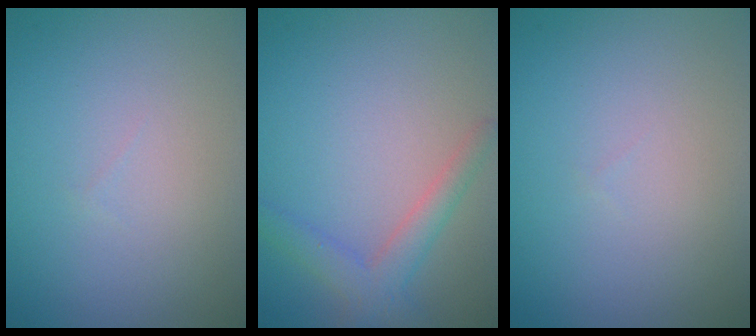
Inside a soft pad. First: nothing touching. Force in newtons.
{"total": 2.9, "press": 2.9, "slide": 0.1}
{"total": 0.0}